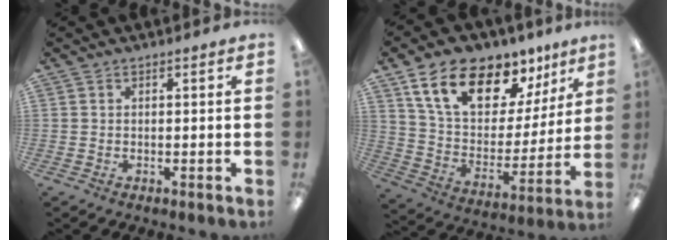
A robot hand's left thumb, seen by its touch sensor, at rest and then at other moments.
{"total": 18.4, "force": [12.1, 9.7, 9.9], "torque": [-0.184, -0.065, 0.217]}